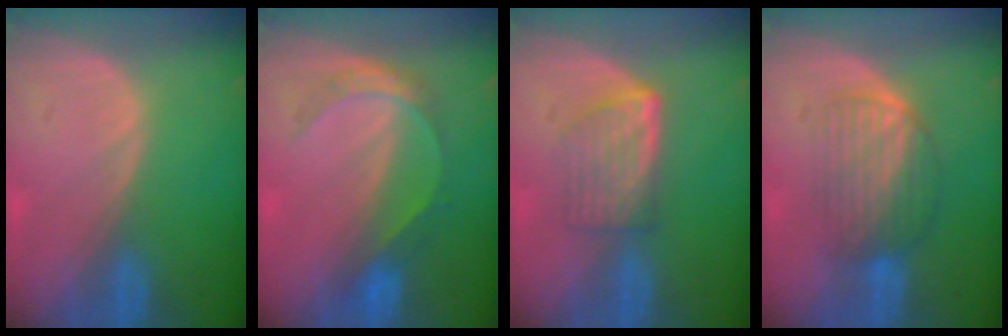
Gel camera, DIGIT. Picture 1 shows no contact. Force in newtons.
{"total": 4.7, "press": 4.7, "slide": 0.7}
{"total": 5.9, "press": 5.3, "slide": 2.6}
{"total": 6.3, "press": 6.2, "slide": 1.5}